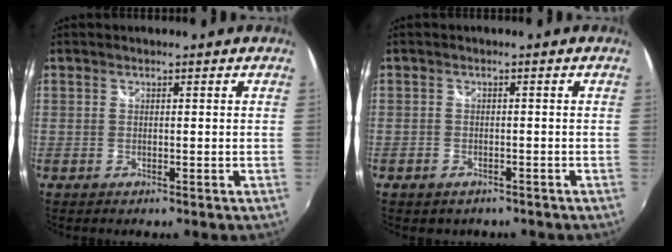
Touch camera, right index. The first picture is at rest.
{"total": 2.6, "force": [-1.6, 2.0, 0.6], "torque": [-0.020, -0.003, -0.022]}